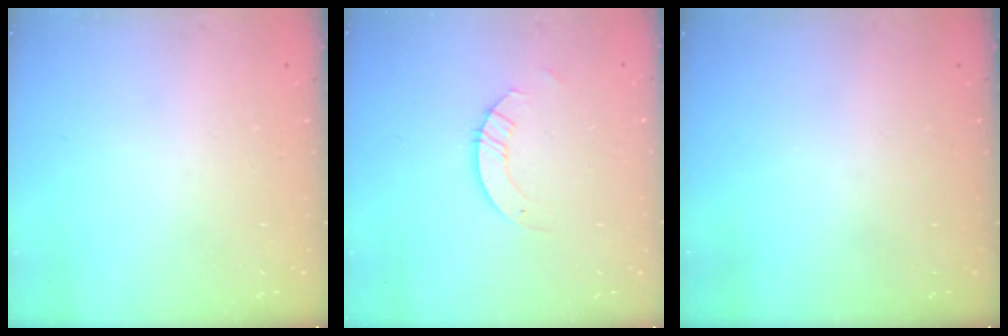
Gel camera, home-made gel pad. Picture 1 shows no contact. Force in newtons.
{"total": 2.6, "press": 2.6, "slide": 0.2}
{"total": 0.0}